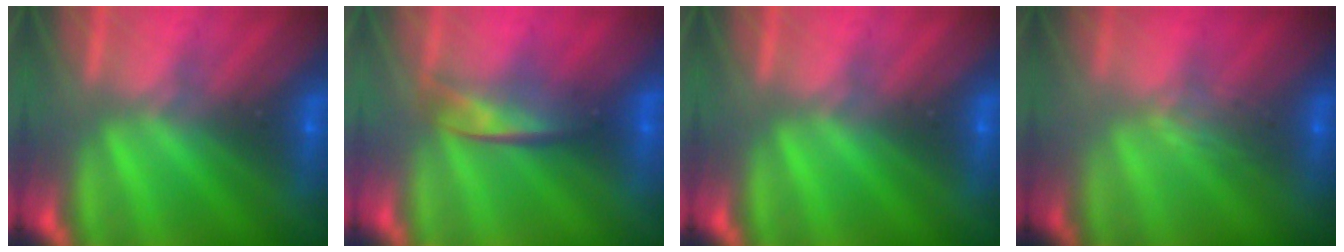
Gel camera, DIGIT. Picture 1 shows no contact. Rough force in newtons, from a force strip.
{"total": 2.1}
{"total": 0.0}
{"total": 2.9}